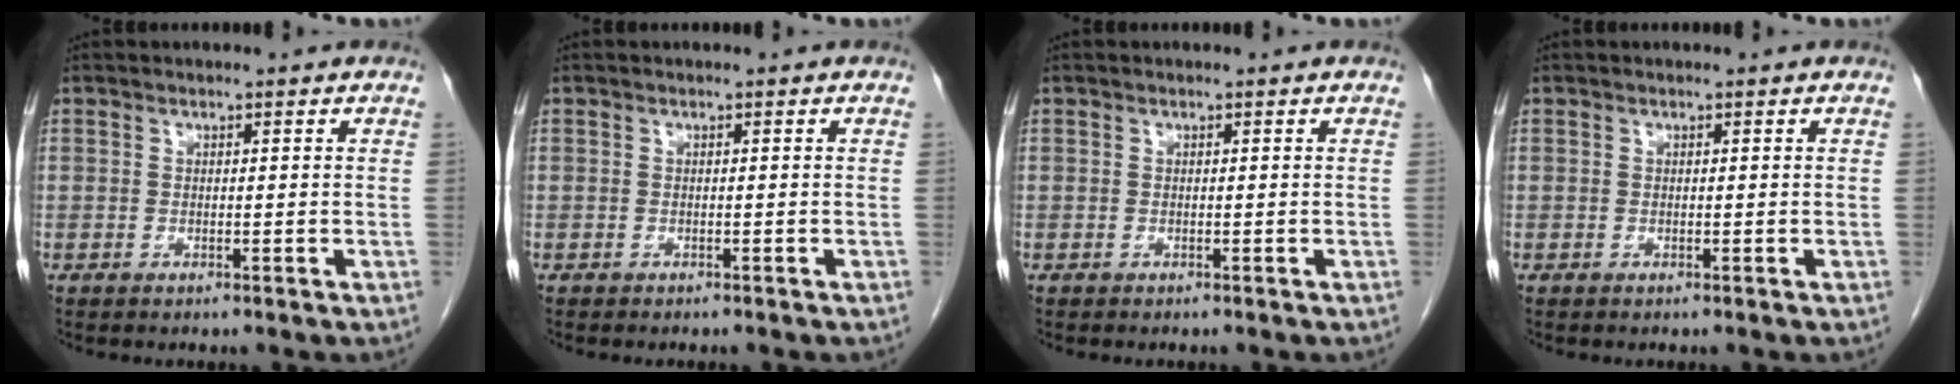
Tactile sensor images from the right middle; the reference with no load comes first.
{"total": 0.8, "force": [-0.6, 0.3, 0.3], "torque": [-0.010, 0.000, -0.007]}
{"total": 0.0}
{"total": 0.0}